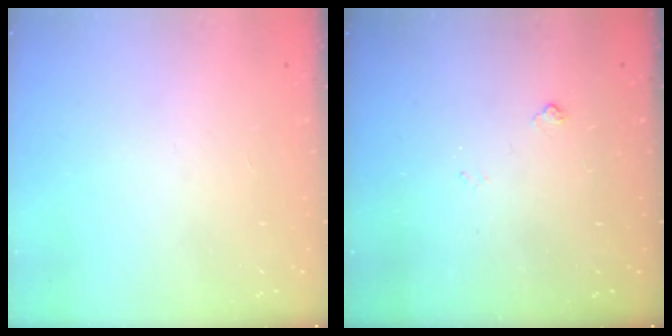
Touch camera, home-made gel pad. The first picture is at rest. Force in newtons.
{"total": 5.4, "press": 5.4, "slide": 0.7}